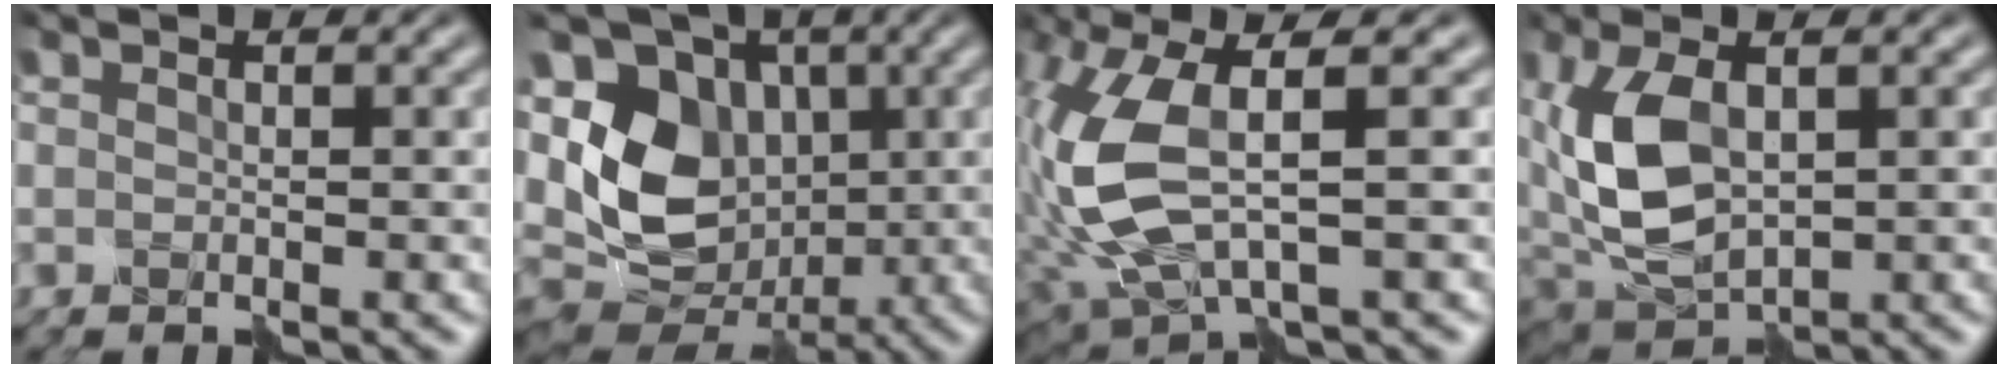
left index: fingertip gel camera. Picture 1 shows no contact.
{"total": 9.6, "force": [0.8, 7.6, 5.8], "torque": [-0.110, -0.007, 0.003]}
{"total": 9.4, "force": [1.3, 3.8, 8.5], "torque": [-0.218, -0.007, 0.030]}
{"total": 7.1, "force": [0.8, 4.2, 5.7], "torque": [-0.128, 0.001, 0.017]}